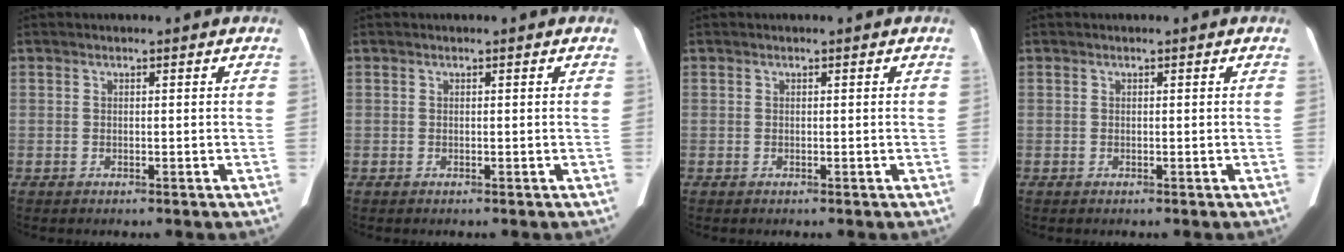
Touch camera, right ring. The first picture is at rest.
{"total": 0.0}
{"total": 0.0}
{"total": 0.0}